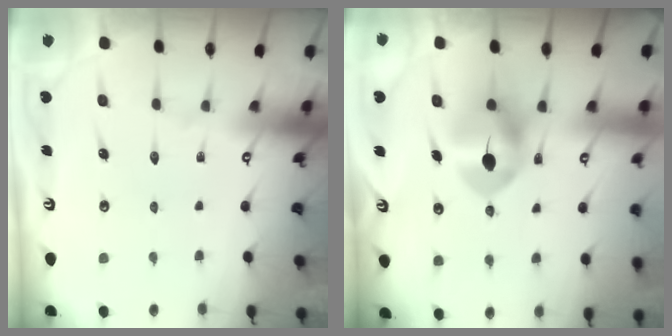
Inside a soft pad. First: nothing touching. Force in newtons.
{"total": 9.5, "press": 9.4, "slide": 0.9}